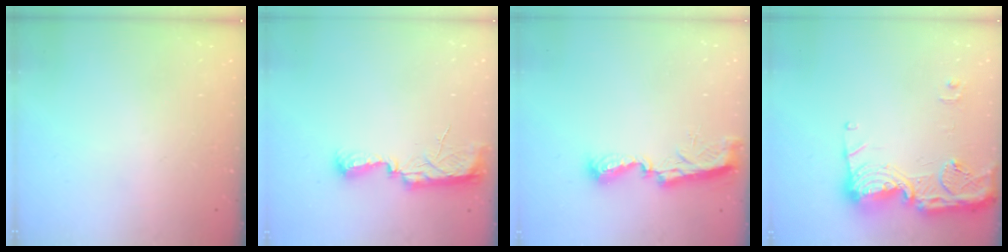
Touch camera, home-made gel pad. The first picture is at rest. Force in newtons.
{"total": 10.2, "press": 8.9, "slide": 5.1}
{"total": 7.8, "press": 7.8, "slide": 0.6}
{"total": 17.8, "press": 17.7, "slide": 1.5}